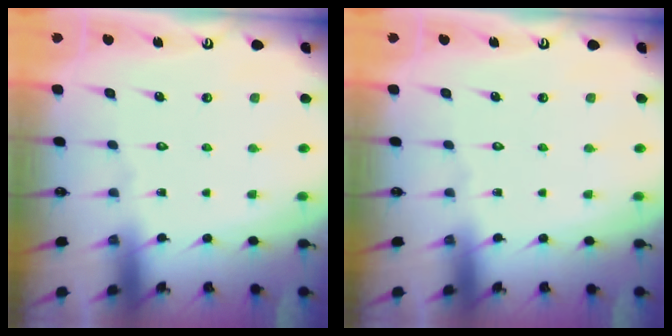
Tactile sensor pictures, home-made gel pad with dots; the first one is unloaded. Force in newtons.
{"total": 0.0}